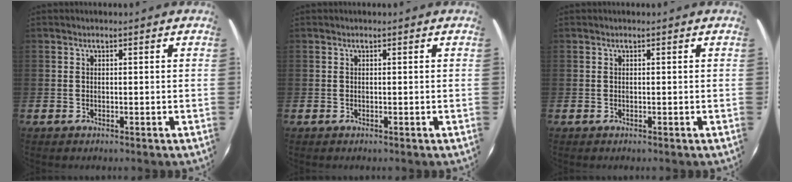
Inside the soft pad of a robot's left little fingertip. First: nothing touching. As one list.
[{"total": 0.0}, {"total": 0.0}]